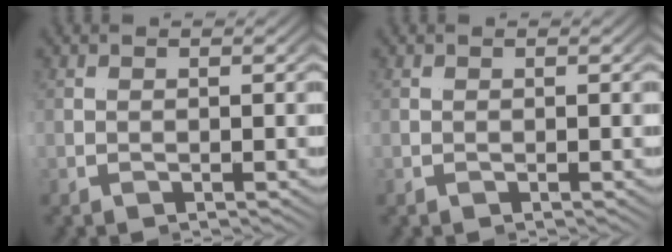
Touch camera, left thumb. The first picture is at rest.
{"total": 0.0}